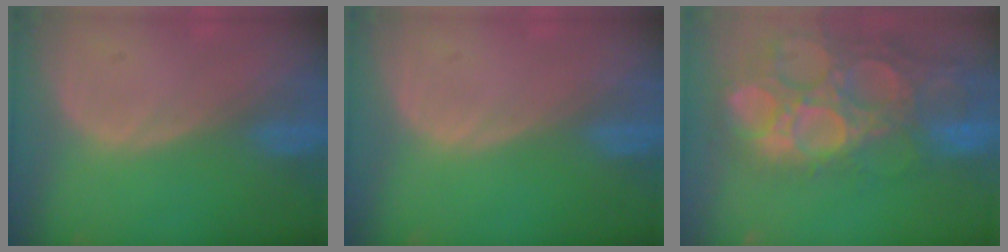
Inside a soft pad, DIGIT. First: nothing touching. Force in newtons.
{"total": 0.0}
{"total": 15.7, "press": 12.9, "slide": 8.9}